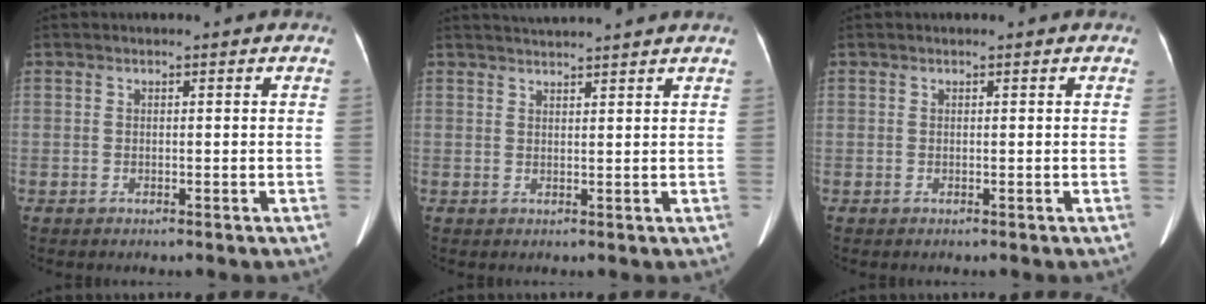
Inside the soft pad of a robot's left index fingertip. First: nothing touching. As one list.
[{"total": 5.6, "force": [5.2, -1.0, 1.7], "torque": [-0.023, 0.025, 0.072]}, {"total": 0.0}]